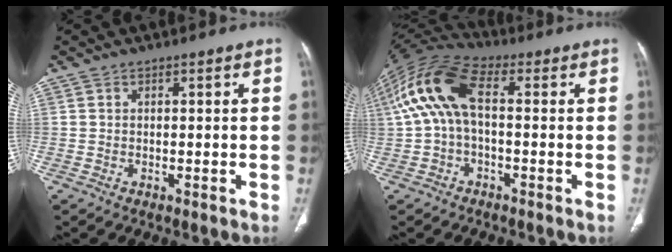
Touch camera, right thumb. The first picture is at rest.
{"total": 13.4, "force": [0.9, 6.8, 11.5], "torque": [-0.244, 0.042, 0.008]}